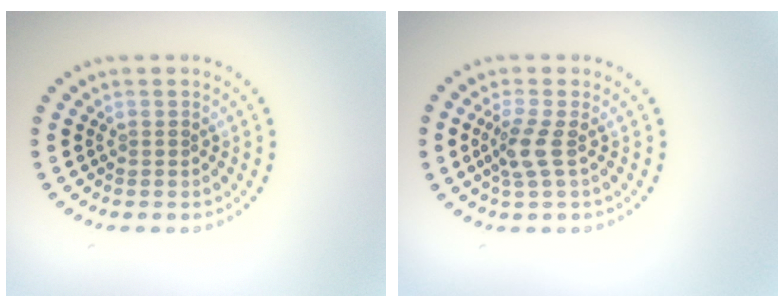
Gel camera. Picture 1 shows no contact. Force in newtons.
{"total": 2.2, "press": 1.8, "slide": 1.3}